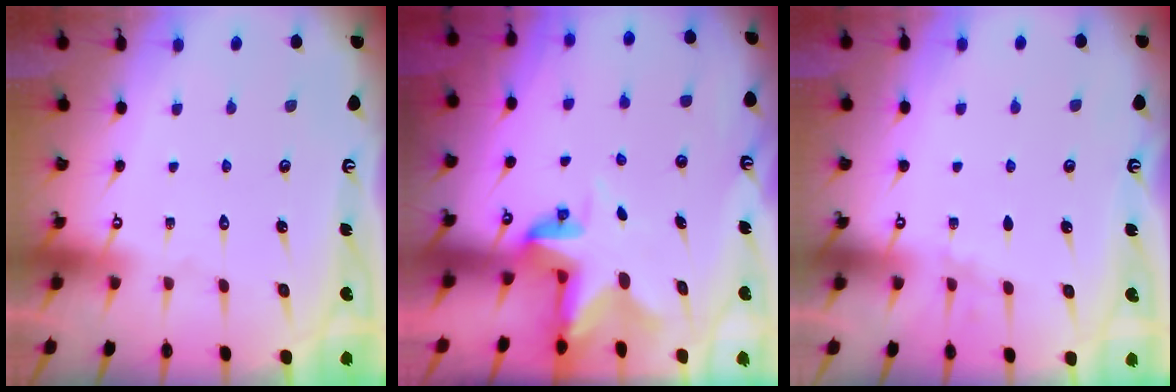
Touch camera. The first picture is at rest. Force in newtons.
{"total": 4.8, "press": 4.8, "slide": 0.2}
{"total": 2.2, "press": 1.4, "slide": 1.7}